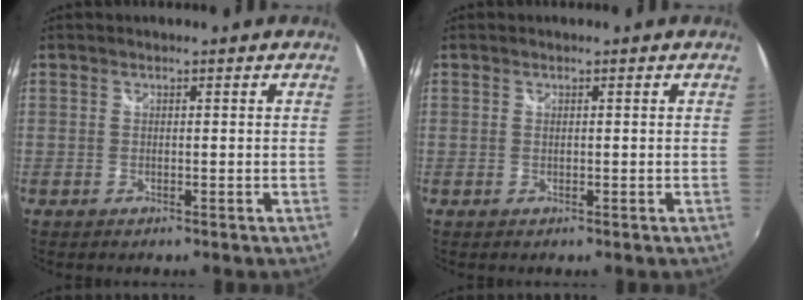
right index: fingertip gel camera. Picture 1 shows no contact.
{"total": 0.0}